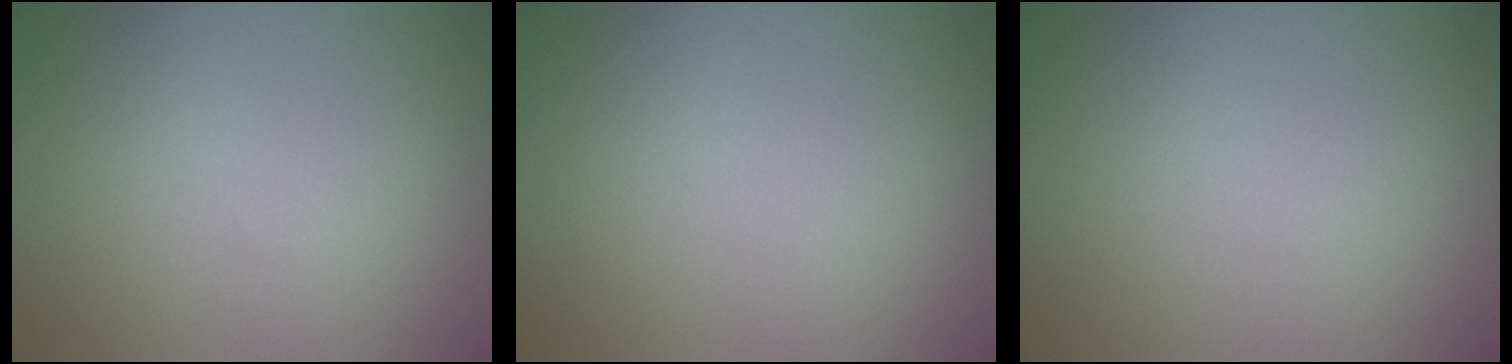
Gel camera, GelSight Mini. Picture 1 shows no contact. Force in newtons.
{"total": 0.0}
{"total": 0.0}